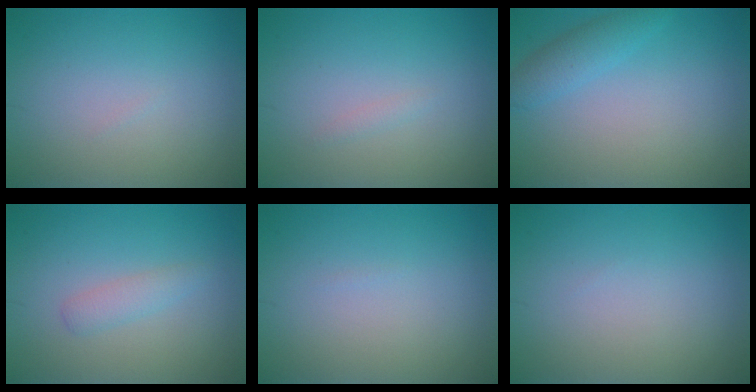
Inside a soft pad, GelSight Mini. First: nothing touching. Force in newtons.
{"total": 0.5, "press": 0.5, "slide": 0.0}
{"total": 2.3, "press": 2.3, "slide": 0.1}
{"total": 1.4, "press": 1.4, "slide": 0.0}
{"total": 0.0}
{"total": 0.0}